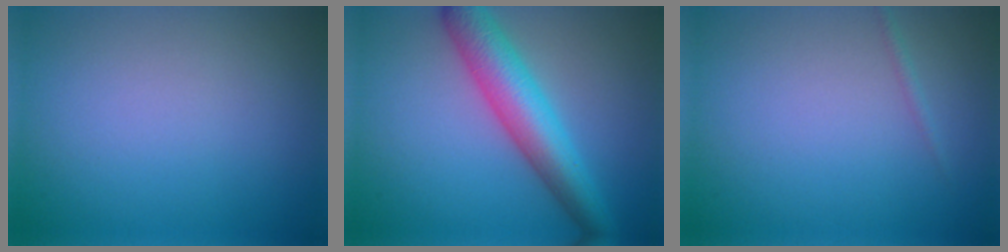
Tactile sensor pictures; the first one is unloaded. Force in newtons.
{"total": 6.5, "press": 6.5, "slide": 0.2}
{"total": 0.6, "press": 0.6, "slide": 0.1}